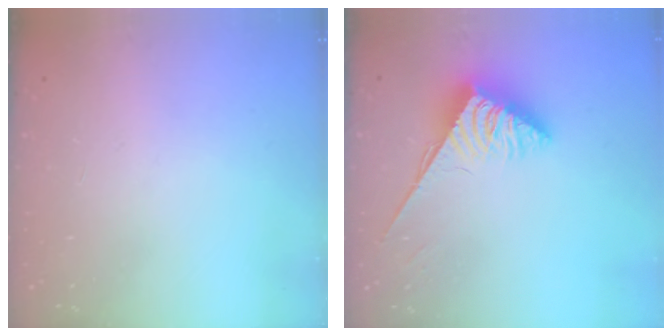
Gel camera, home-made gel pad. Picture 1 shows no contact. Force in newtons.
{"total": 3.8, "press": 3.8, "slide": 0.6}